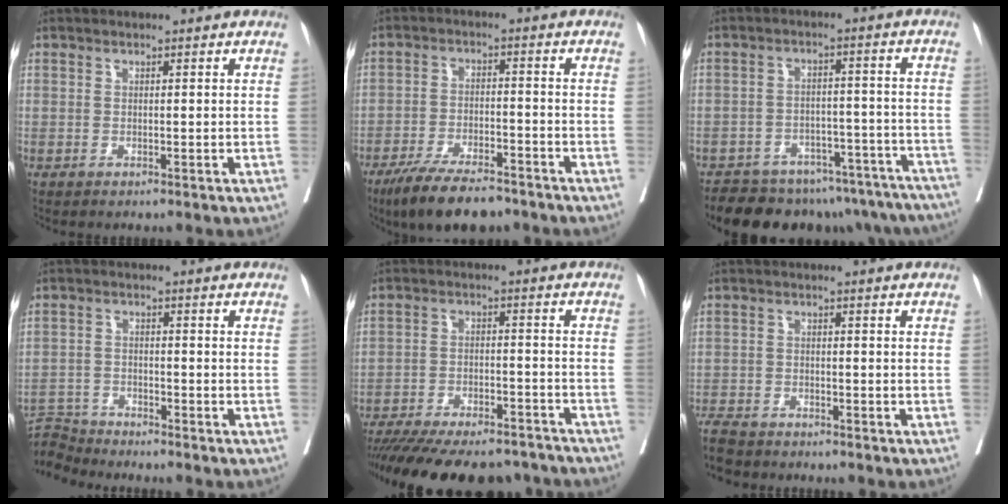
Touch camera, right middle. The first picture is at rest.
{"total": 10.6, "force": [-8.4, 2.9, 5.9], "torque": [-0.095, -0.016, -0.142]}
{"total": 20.8, "force": [-17.9, 7.6, 7.4], "torque": [-0.076, 0.019, -0.221]}
{"total": 6.2, "force": [-6.1, 0.1, -0.9], "torque": [0.014, 0.003, -0.119]}
{"total": 23.4, "force": [-20.6, 5.6, 9.6], "torque": [-0.180, -0.025, -0.288]}
{"total": 5.7, "force": [-5.2, 1.8, 1.4], "torque": [-0.024, -0.014, -0.091]}